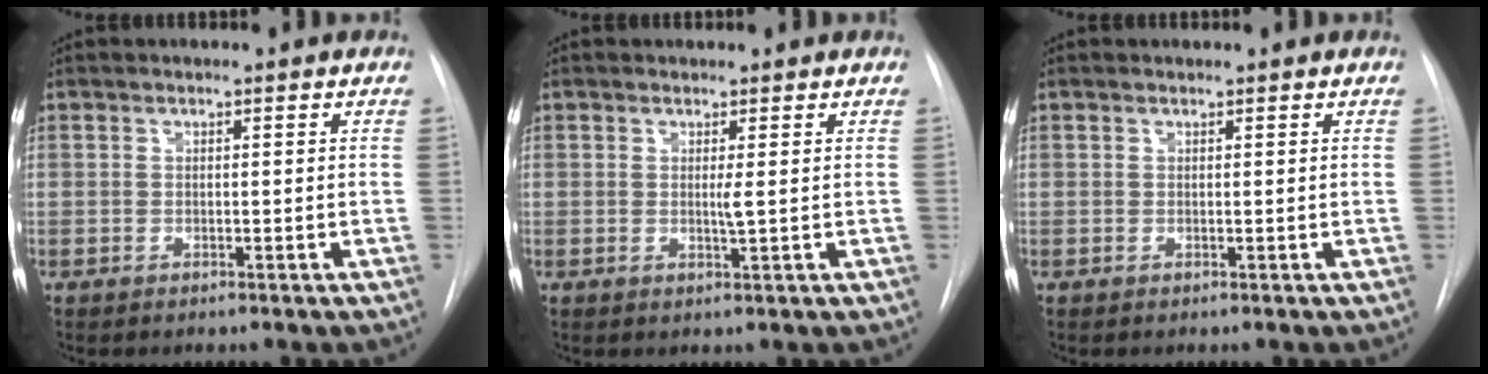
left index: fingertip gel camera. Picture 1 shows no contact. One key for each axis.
{"total": 1.2, "fx": -0.1, "fy": -0.2, "fz": 1.1, "tx": -0.024, "ty": -0.009, "tz": -0.002}
{"total": 0.0}